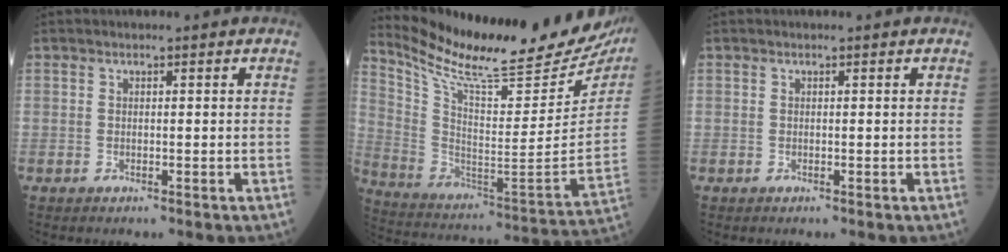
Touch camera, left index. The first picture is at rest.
{"total": 27.9, "force": [24.5, 2.6, 12.9], "torque": [-0.235, -0.098, 0.355]}
{"total": 0.0}